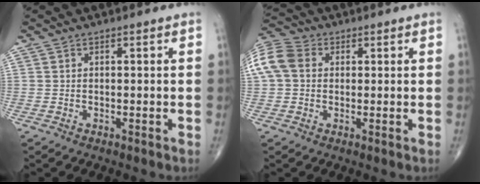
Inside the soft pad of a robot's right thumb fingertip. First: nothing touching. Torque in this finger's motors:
{"motor_torque": [0.19, 0.20, 0.72, 0.23, 0.23]}